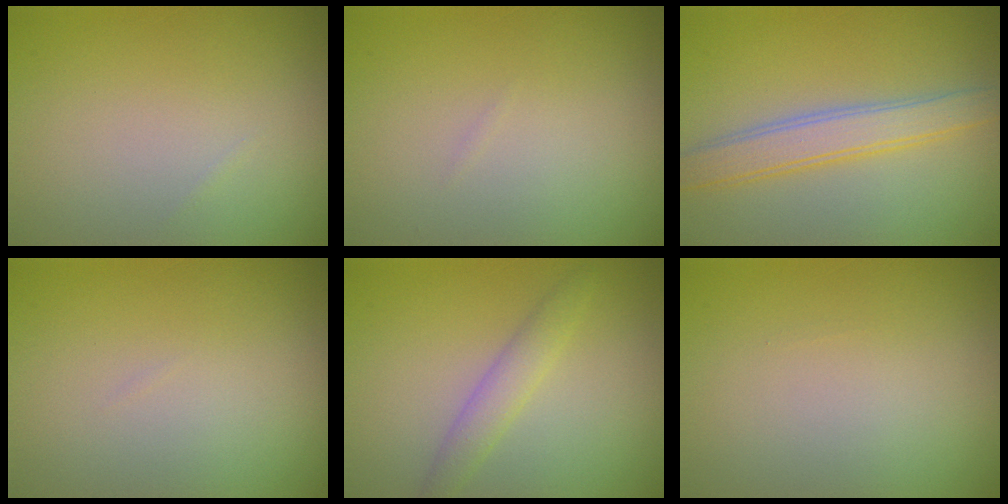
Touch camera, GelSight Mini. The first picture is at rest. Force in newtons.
{"total": 0.0}
{"total": 3.6, "press": 3.6, "slide": 0.1}
{"total": 0.0}
{"total": 2.0, "press": 2.0, "slide": 0.0}
{"total": 0.0}